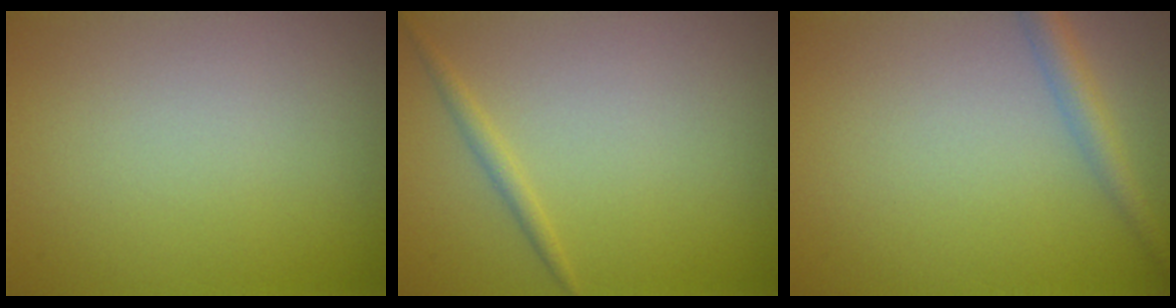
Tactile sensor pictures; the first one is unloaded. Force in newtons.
{"total": 1.1, "press": 1.1, "slide": 0.1}
{"total": 2.4, "press": 2.4, "slide": 0.1}